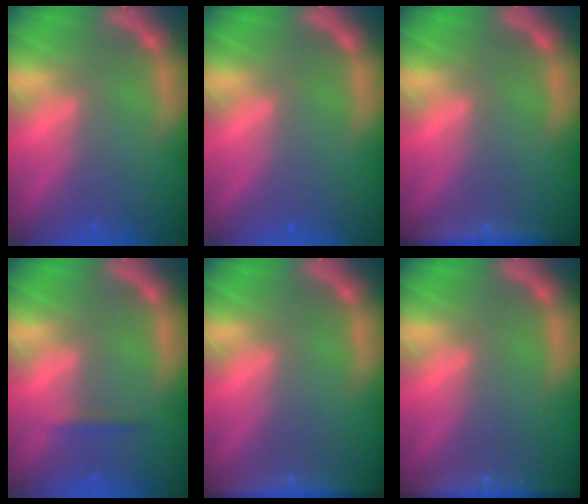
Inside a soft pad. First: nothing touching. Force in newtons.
{"total": 0.0}
{"total": 4.0}
{"total": 0.9}
{"total": 5.5}
{"total": 6.0}